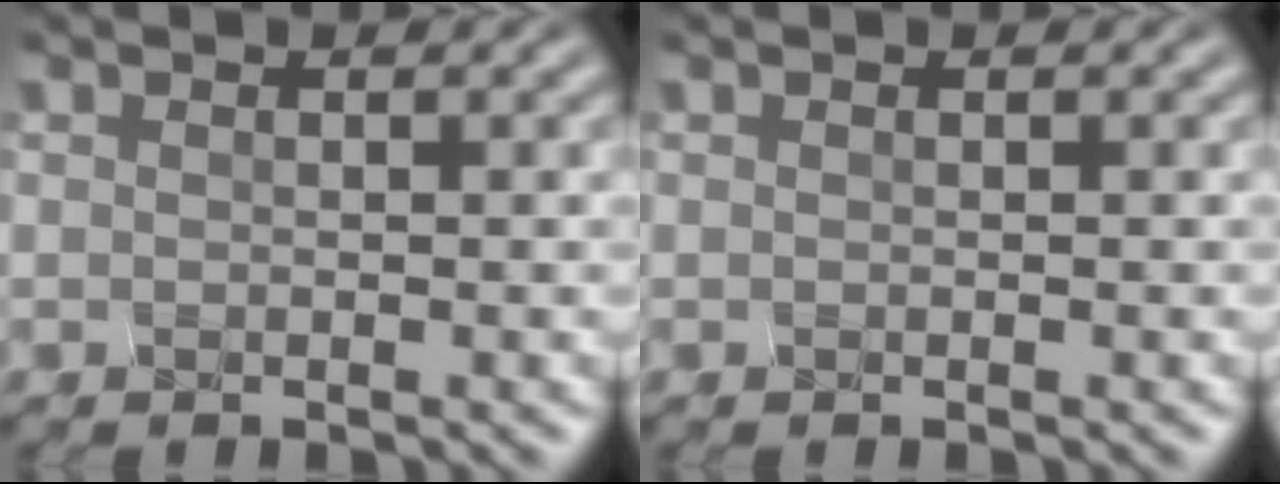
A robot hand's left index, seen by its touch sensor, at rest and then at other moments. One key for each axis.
{"total": 0.0}